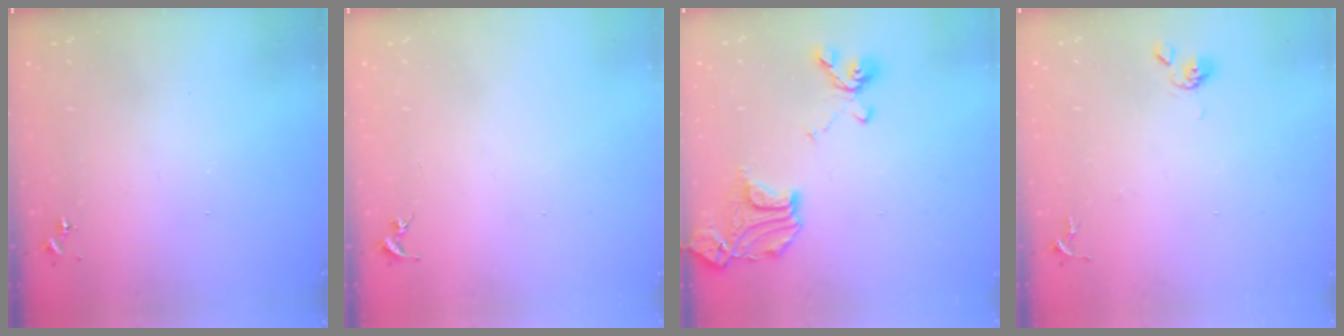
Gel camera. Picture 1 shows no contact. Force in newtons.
{"total": 0.0}
{"total": 19.1, "press": 19.0, "slide": 2.1}
{"total": 4.8, "press": 4.7, "slide": 0.6}